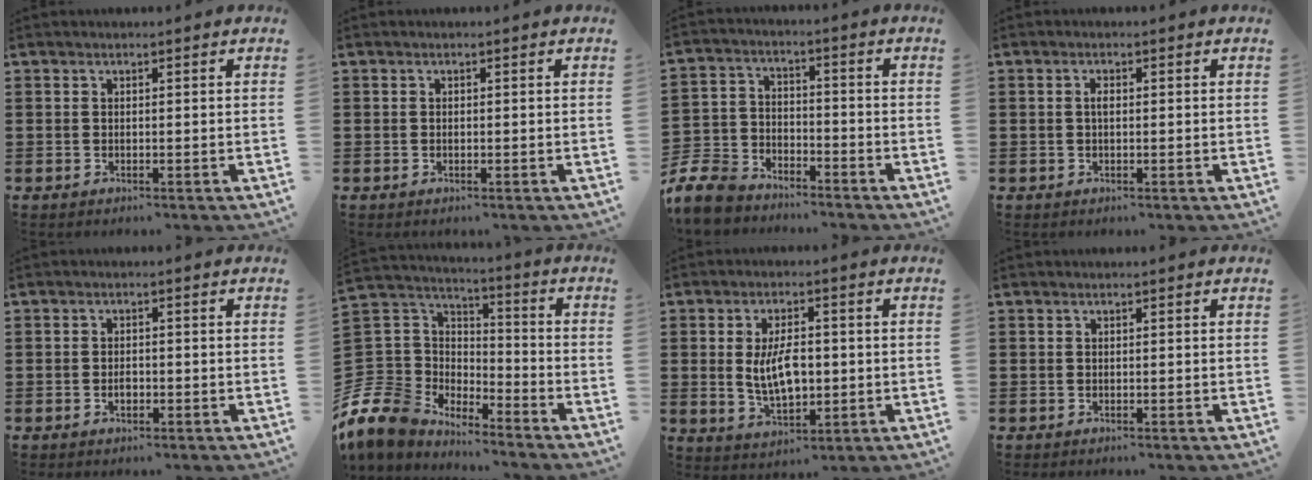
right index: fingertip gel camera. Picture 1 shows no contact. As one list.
[{"total": 0.0}, {"total": 8.2, "force": [-7.5, 2.4, 2.1], "torque": [-0.072, 0.012, -0.156]}, {"total": 1.2, "force": [0.0, 0.4, 1.2], "torque": [-0.023, 0.002, -0.001]}, {"total": 1.6, "force": [-0.7, 0.6, 1.3], "torque": [-0.026, -0.002, -0.012]}, {"total": 9.4, "force": [-6.2, 6.9, 1.8], "torque": [-0.096, -0.006, -0.124]}, {"total": 7.3, "force": [0.1, 3.4, 6.4], "torque": [-0.119, -0.004, -0.004]}, {"total": 0.0}]